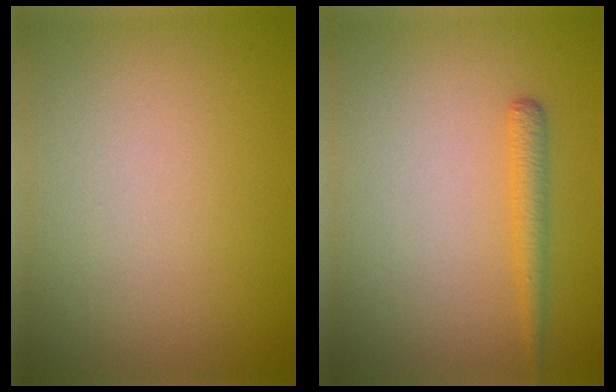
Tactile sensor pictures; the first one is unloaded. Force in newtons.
{"total": 1.7, "press": 1.7, "slide": 0.1}